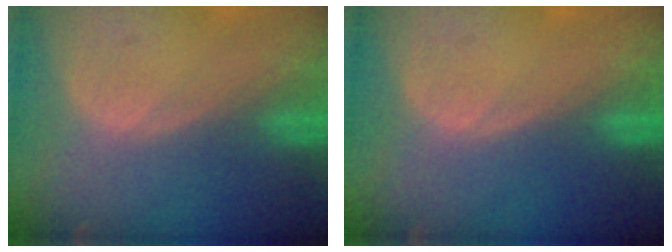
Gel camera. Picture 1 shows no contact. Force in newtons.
{"total": 0.0}